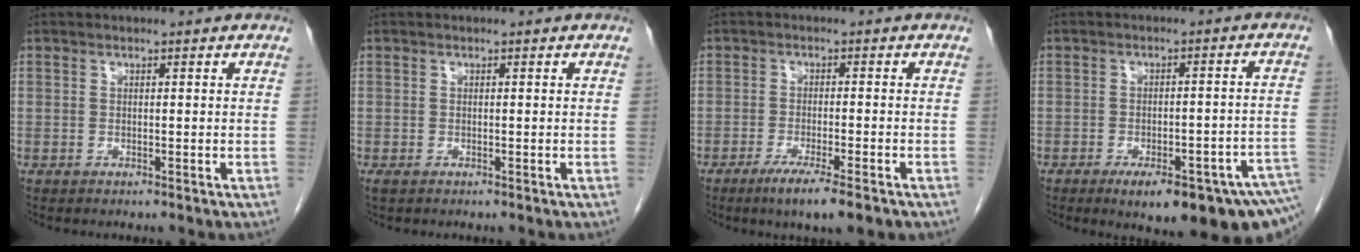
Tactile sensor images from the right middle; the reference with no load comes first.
{"total": 0.6, "force": [-0.3, 0.3, 0.4], "torque": [-0.006, -0.001, -0.002]}
{"total": 7.1, "force": [-4.7, 0.5, 5.4], "torque": [-0.081, -0.016, -0.071]}
{"total": 16.1, "force": [-10.2, 3.7, 11.9], "torque": [-0.096, 0.013, -0.129]}